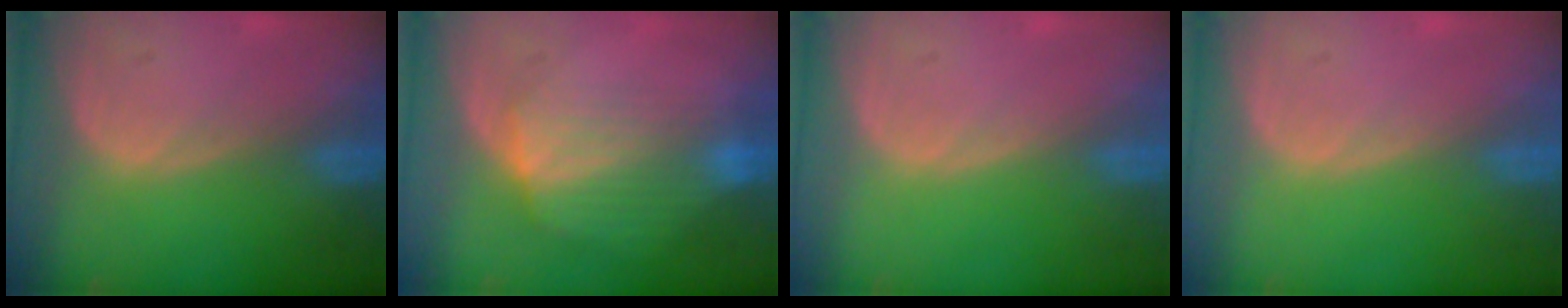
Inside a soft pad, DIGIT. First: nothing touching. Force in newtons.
{"total": 7.4, "press": 6.7, "slide": 3.0}
{"total": 0.0}
{"total": 0.0}